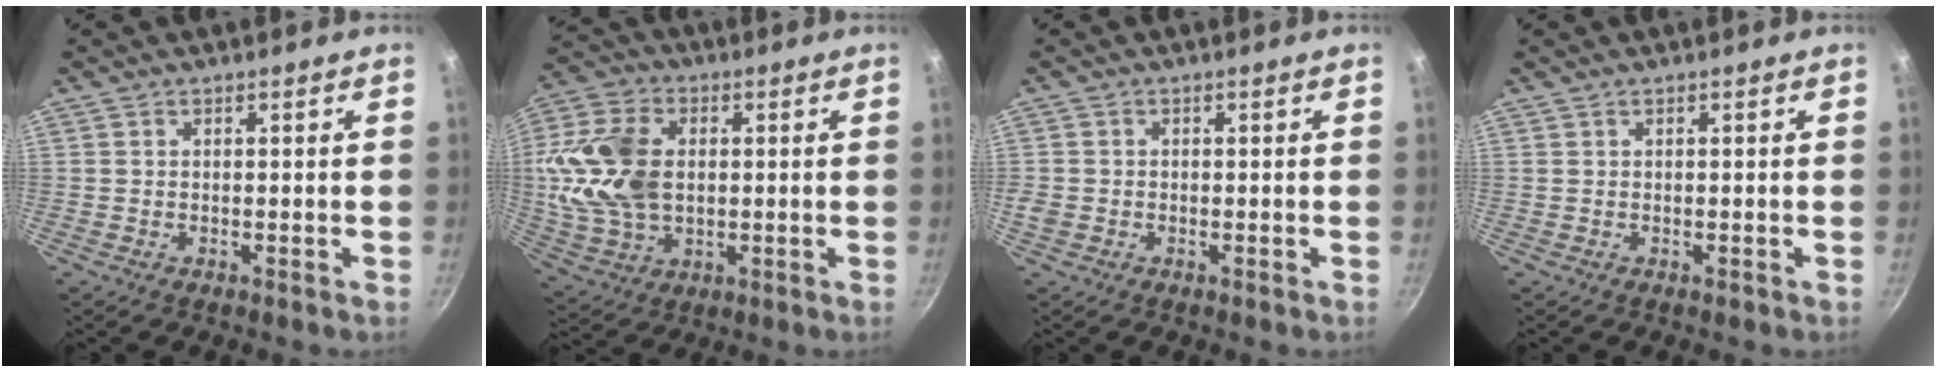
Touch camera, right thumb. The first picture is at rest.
{"total": 17.1, "force": [1.3, 11.8, 12.3], "torque": [-0.232, 0.011, 0.026]}
{"total": 2.1, "force": [-0.6, 1.7, 1.1], "torque": [-0.022, 0.001, -0.011]}
{"total": 0.0}